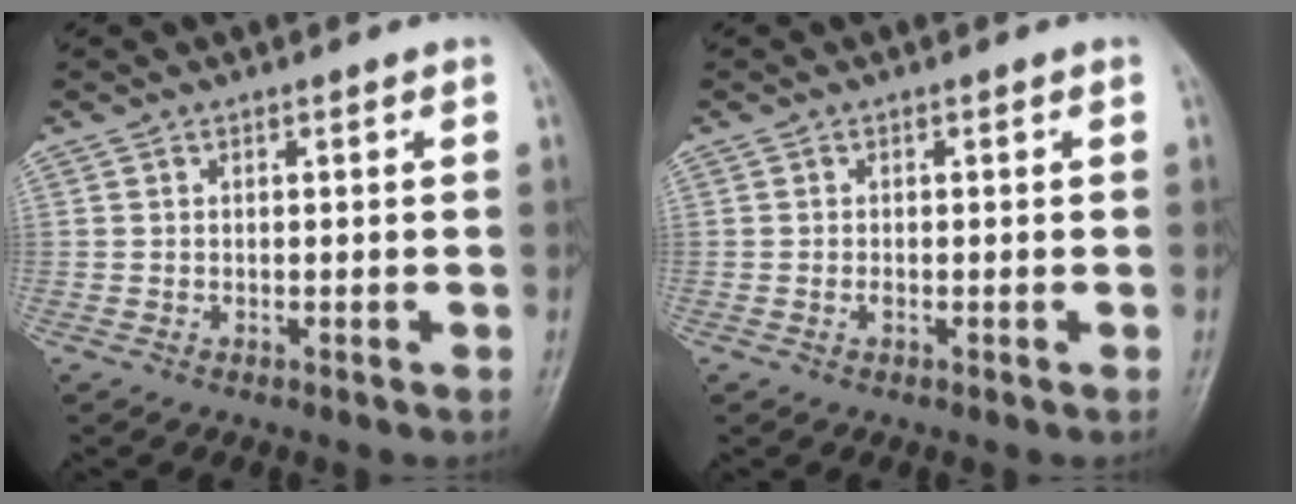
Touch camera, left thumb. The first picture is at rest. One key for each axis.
{"total": 0.7, "fx": -0.2, "fy": 0.4, "fz": 0.5, "tx": -0.010, "ty": -0.001, "tz": -0.004}